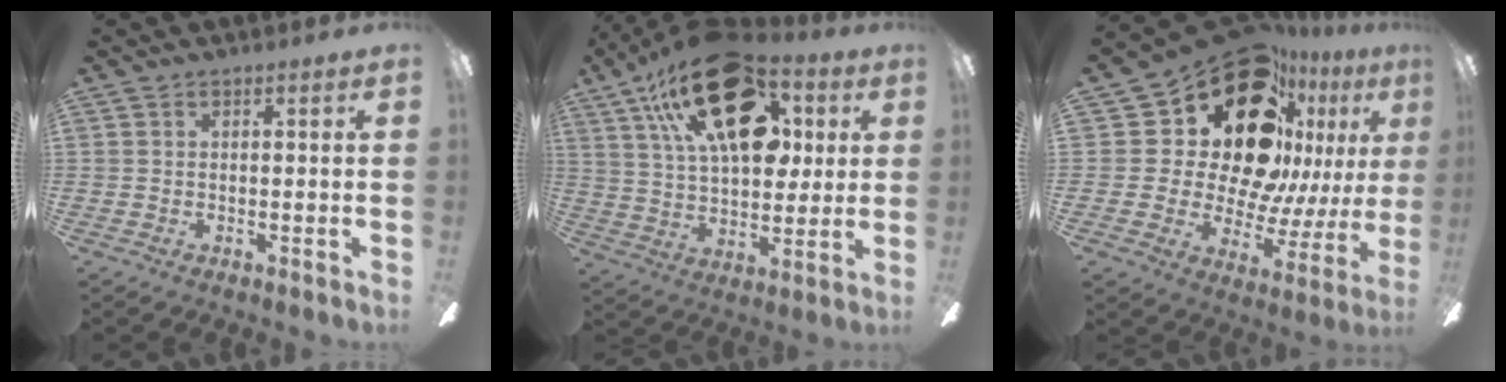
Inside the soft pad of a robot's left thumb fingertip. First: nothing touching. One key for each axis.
{"total": 26.5, "fx": 12.1, "fy": 14.7, "fz": 18.5, "tx": -0.290, "ty": -0.041, "tz": 0.206}
{"total": 27.2, "fx": 13.3, "fy": 16.9, "fz": 16.6, "tx": -0.281, "ty": -0.104, "tz": 0.258}